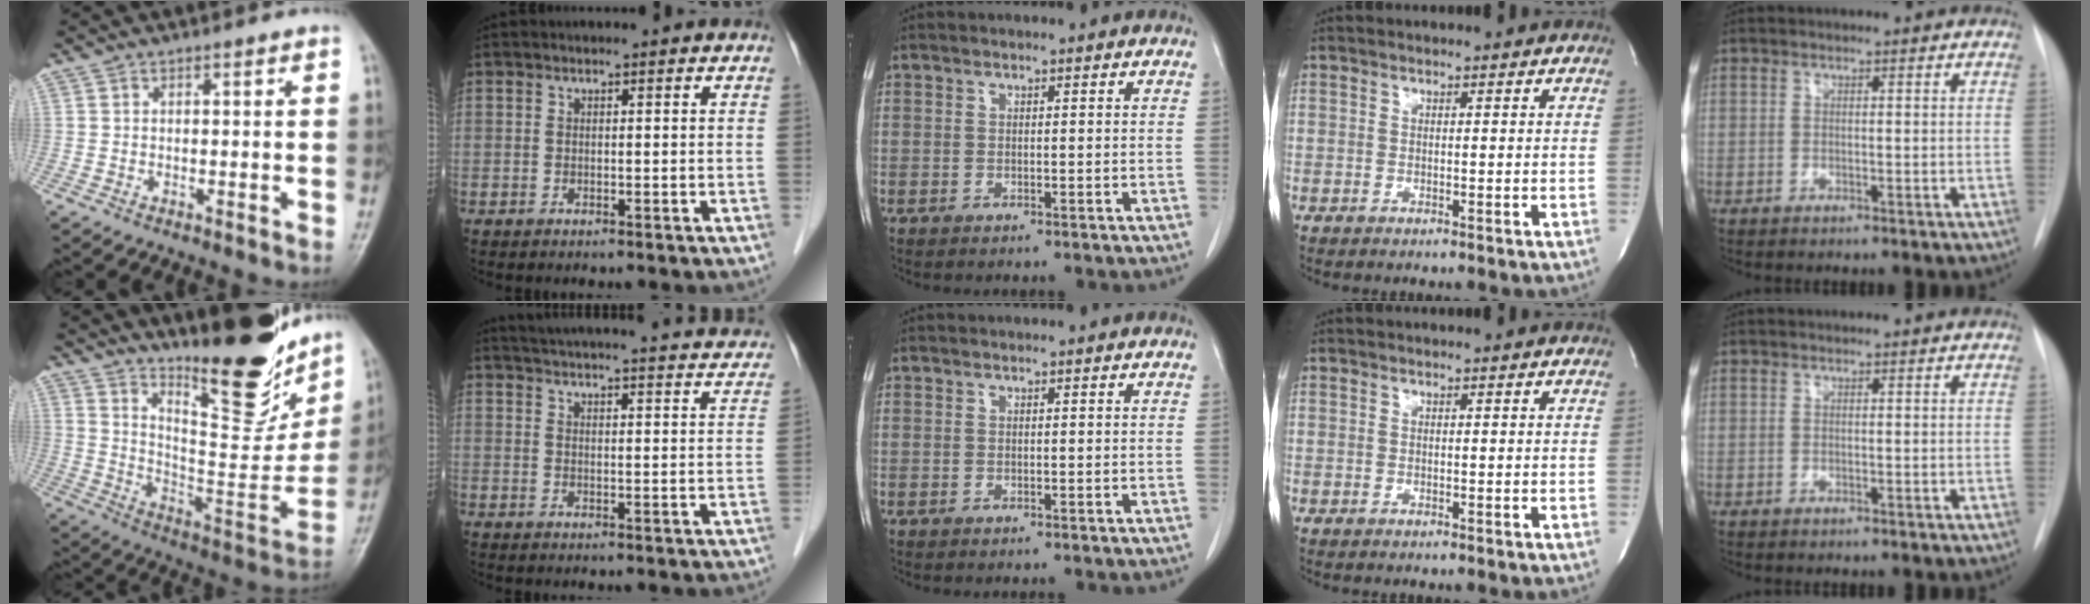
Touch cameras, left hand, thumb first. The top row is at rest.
{"thumb": {"total": 22.0, "force": [16.1, 6.3, 13.6], "torque": [-0.157, -0.108, 0.256]}, "index": {"total": 28.5, "force": [27.0, 3.1, 8.6], "torque": [-0.140, -0.043, 0.323]}}